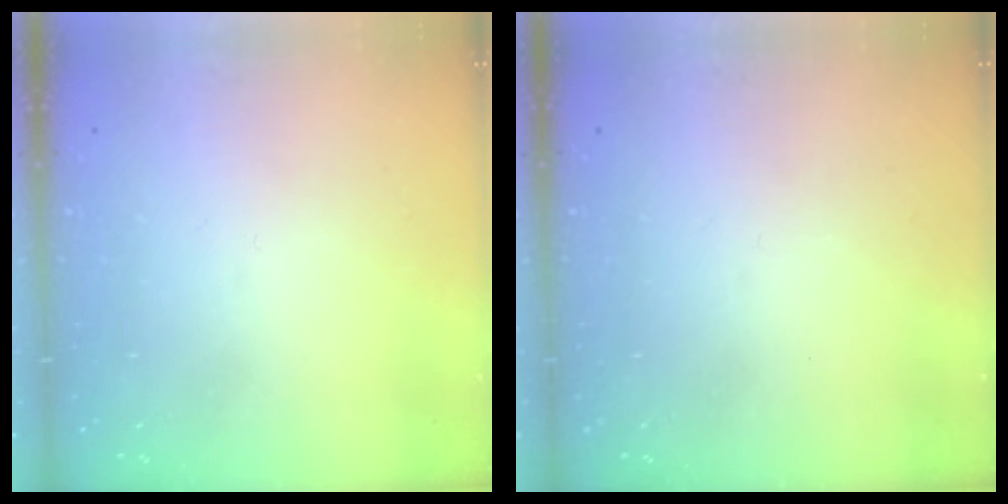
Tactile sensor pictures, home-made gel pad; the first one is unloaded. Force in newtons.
{"total": 0.0}